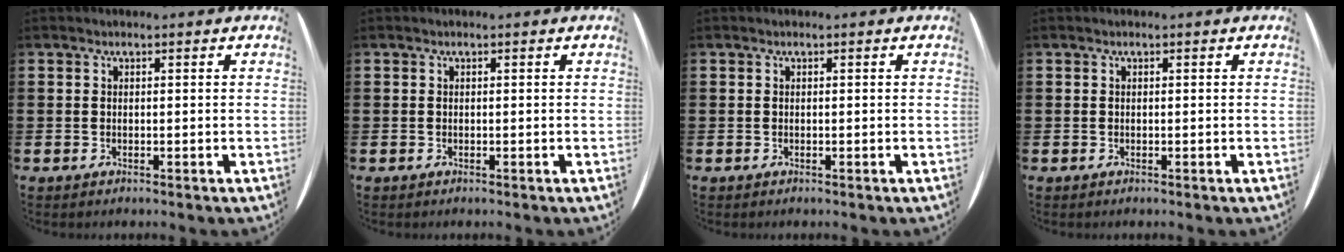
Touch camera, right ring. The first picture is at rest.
{"total": 0.0}
{"total": 0.0}
{"total": 0.0}